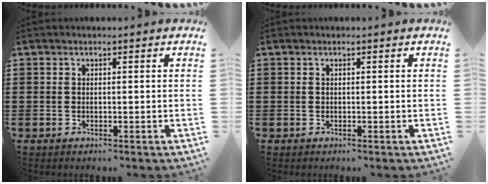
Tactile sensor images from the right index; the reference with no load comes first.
{"total": 0.0}